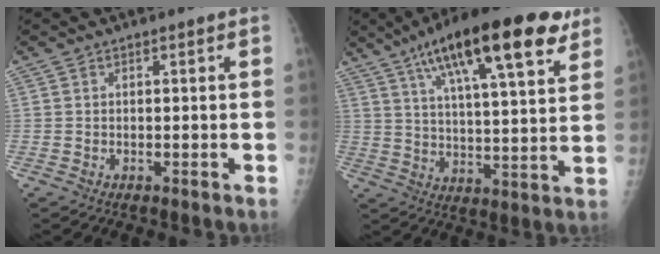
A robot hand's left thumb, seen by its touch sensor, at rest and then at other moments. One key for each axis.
{"total": 23.1, "fx": 13.0, "fy": 6.2, "fz": 18.0, "tx": -0.274, "ty": -0.021, "tz": 0.203}